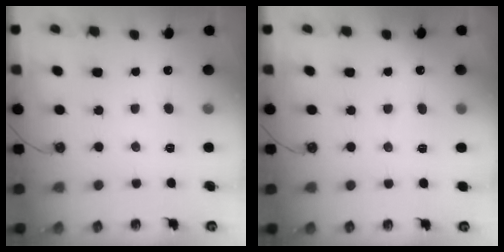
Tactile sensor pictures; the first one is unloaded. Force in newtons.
{"total": 4.1, "press": 4.0, "slide": 0.9}